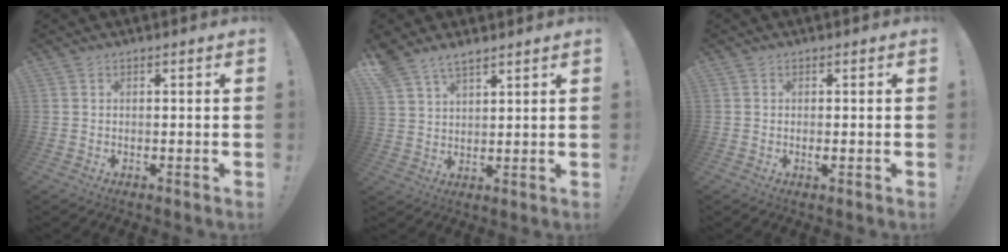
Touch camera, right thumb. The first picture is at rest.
{"total": 6.2, "force": [5.0, 2.7, 2.5], "torque": [-0.045, -0.029, 0.098]}
{"total": 0.9, "force": [-0.2, 0.1, 0.9], "torque": [-0.016, -0.001, -0.004]}